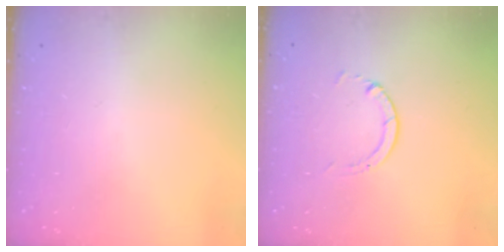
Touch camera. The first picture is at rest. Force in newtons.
{"total": 1.3, "press": 1.3, "slide": 0.2}